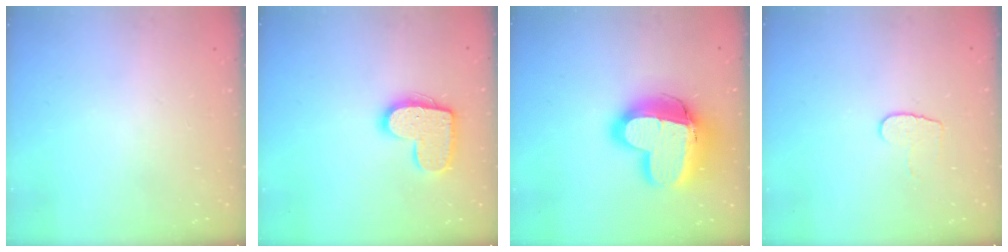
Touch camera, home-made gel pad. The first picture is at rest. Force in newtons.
{"total": 13.5, "press": 13.5, "slide": 0.7}
{"total": 18.9, "press": 18.8, "slide": 2.2}
{"total": 6.6, "press": 6.6, "slide": 0.6}